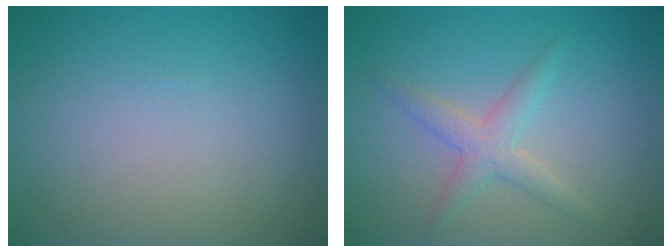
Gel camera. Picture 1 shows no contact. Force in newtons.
{"total": 2.3, "press": 2.3, "slide": 0.1}